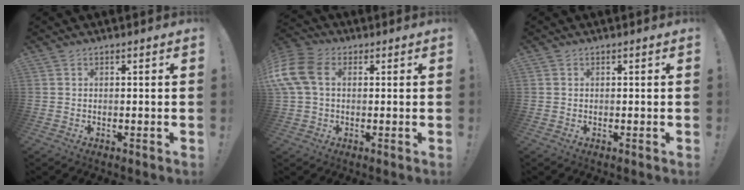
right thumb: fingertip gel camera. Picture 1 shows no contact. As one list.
[{"total": 12.6, "force": [2.1, 8.3, 9.2], "torque": [-0.212, 0.003, 0.041]}, {"total": 0.0}]